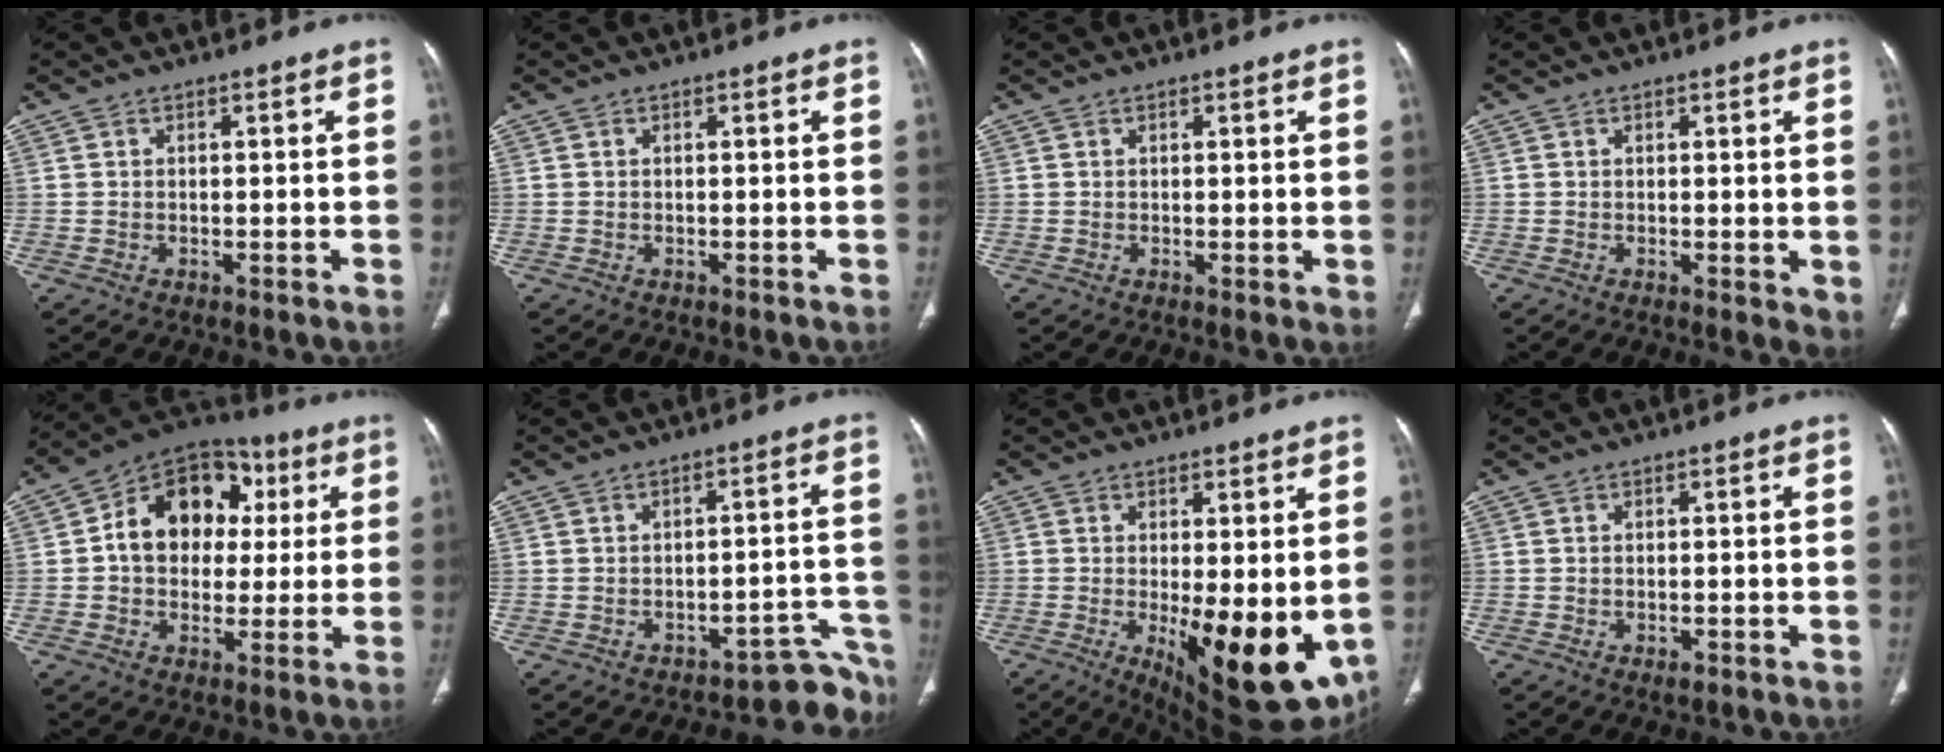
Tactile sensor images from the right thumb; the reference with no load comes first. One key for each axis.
{"total": 0.0}
{"total": 1.0, "fx": 0.3, "fy": 0.4, "fz": 0.9, "tx": -0.015, "ty": -0.004, "tz": 0.003}
{"total": 2.6, "fx": 0.3, "fy": 1.1, "fz": 2.4, "tx": -0.033, "ty": -0.010, "tz": 0.004}
{"total": 16.7, "fx": 2.8, "fy": 12.7, "fz": 10.4, "tx": -0.110, "ty": 0.023, "tz": 0.036}
{"total": 6.7, "fx": -6.0, "fy": 2.7, "fz": 0.9, "tx": 0.035, "ty": 0.094, "tz": -0.071}
{"total": 16.2, "fx": -2.6, "fy": 5.9, "fz": 14.9, "tx": -0.196, "ty": -0.035, "tz": -0.016}
{"total": 1.3, "fx": -0.5, "fy": 0.7, "fz": 1.0, "tx": -0.016, "ty": 0.000, "tz": -0.004}